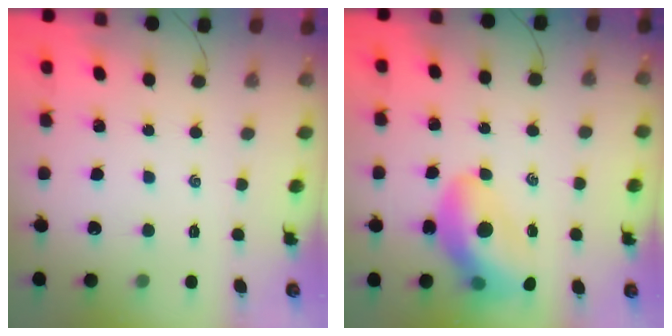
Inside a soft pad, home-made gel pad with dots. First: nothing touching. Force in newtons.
{"total": 13.5, "press": 13.0, "slide": 3.7}